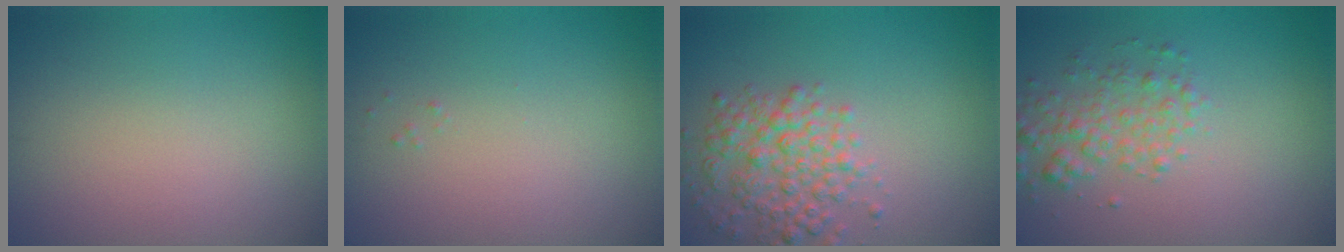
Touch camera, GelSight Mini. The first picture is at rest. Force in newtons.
{"total": 0.0}
{"total": 4.2, "press": 4.2, "slide": 0.1}
{"total": 2.8, "press": 2.8, "slide": 0.1}